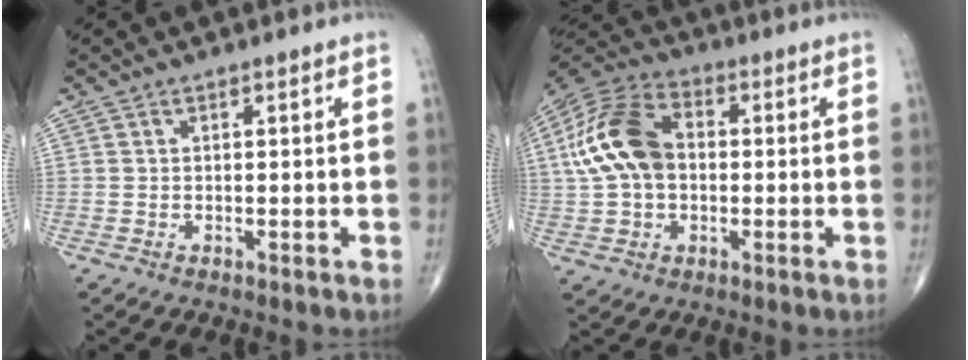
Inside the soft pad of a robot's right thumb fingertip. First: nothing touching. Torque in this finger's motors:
{"motor_torque": [0.32, 1.92, 0.19, -0.01, 0.17]}